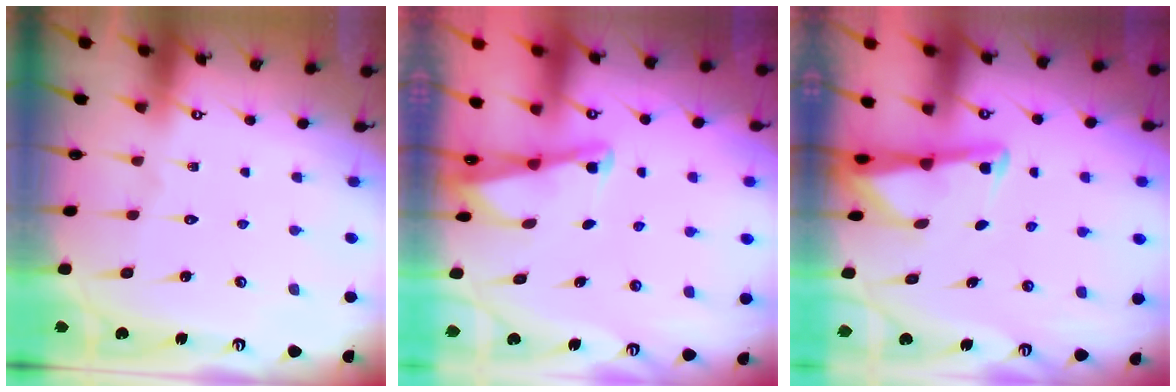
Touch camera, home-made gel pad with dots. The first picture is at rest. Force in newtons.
{"total": 2.0, "press": 2.0, "slide": 0.2}
{"total": 2.9, "press": 2.9, "slide": 0.3}